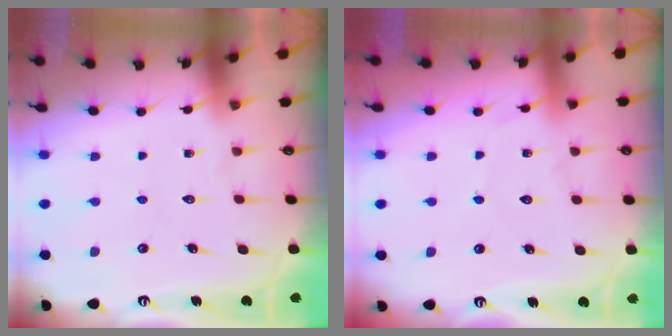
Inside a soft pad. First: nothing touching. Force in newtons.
{"total": 2.6, "press": 2.5, "slide": 0.3}